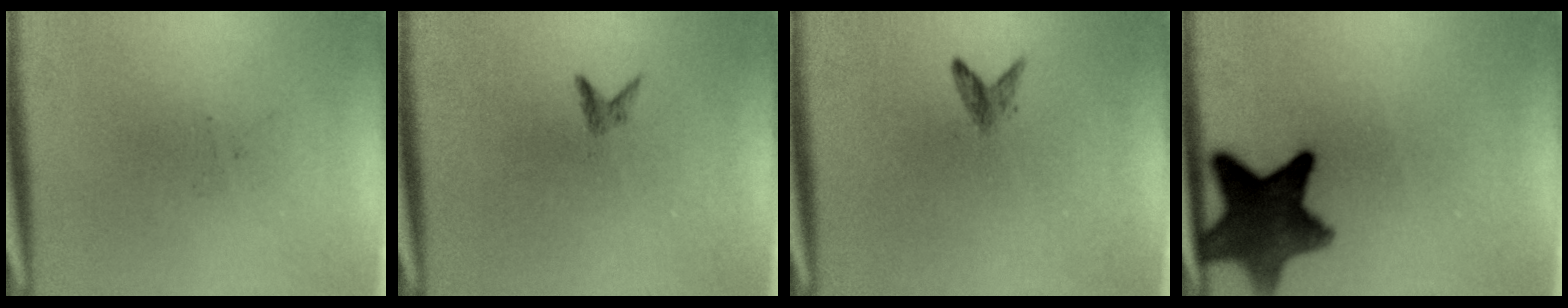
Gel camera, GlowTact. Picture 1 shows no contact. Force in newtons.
{"total": 0.8}
{"total": 1.3}
{"total": 10.7}